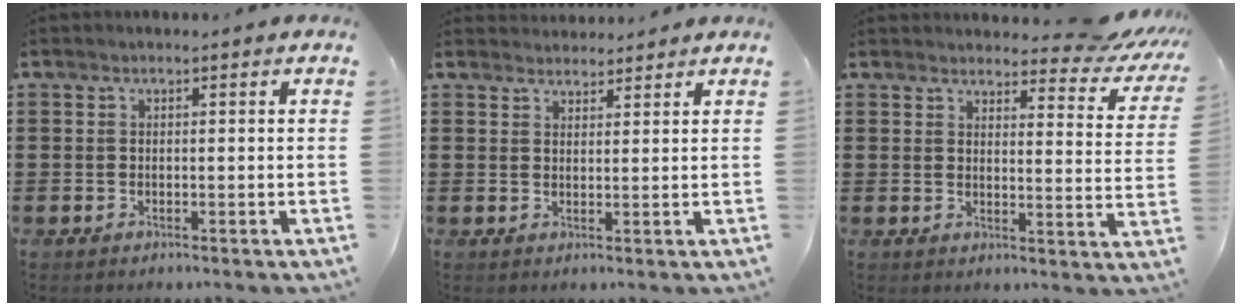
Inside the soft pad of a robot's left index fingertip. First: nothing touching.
{"total": 2.3, "force": [2.2, 0.4, -0.3], "torque": [-0.002, -0.002, 0.044]}
{"total": 5.2, "force": [4.7, 0.8, 2.1], "torque": [-0.036, -0.029, 0.079]}